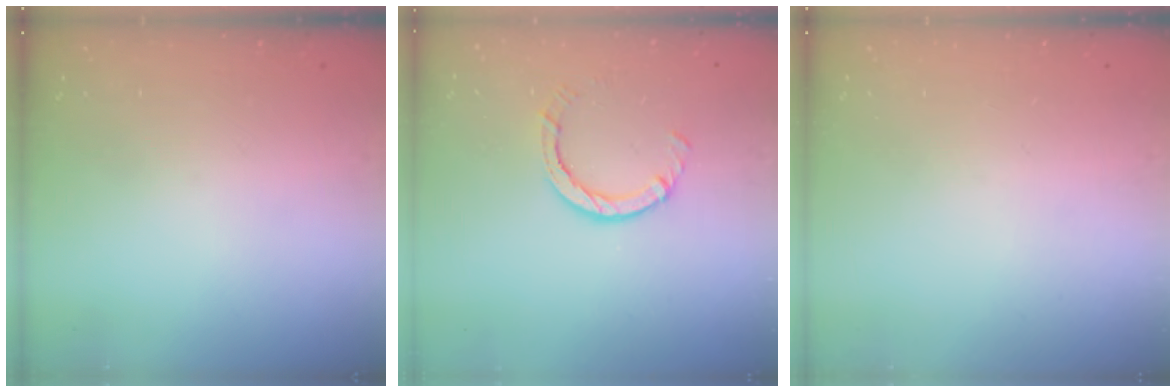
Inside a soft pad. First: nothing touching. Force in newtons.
{"total": 4.2, "press": 4.2, "slide": 0.4}
{"total": 0.0}